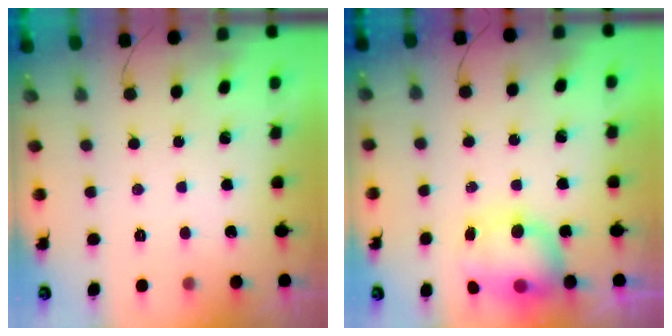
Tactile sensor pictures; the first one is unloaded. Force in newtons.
{"total": 8.3, "press": 8.2, "slide": 1.2}